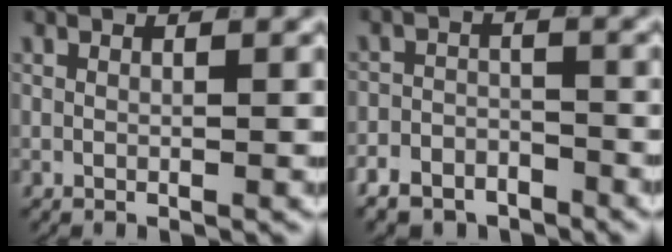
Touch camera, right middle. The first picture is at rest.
{"total": 5.3, "force": [-4.3, 2.9, 1.0], "torque": [0.002, -0.006, -0.080]}